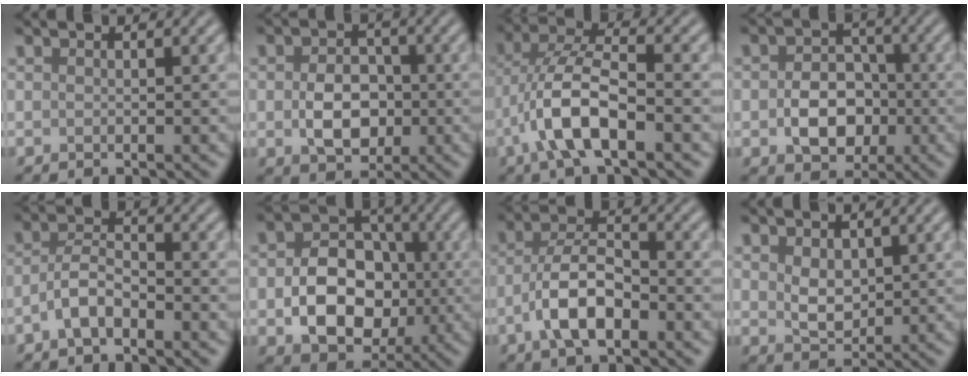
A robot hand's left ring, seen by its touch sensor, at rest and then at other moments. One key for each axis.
{"total": 4.7, "fx": -0.5, "fy": 3.5, "fz": 3.2, "tx": -0.054, "ty": 0.000, "tz": -0.010}
{"total": 7.0, "fx": -2.6, "fy": 2.5, "fz": 5.9, "tx": -0.120, "ty": 0.012, "tz": -0.056}
{"total": 5.1, "fx": -1.0, "fy": 3.9, "fz": 3.1, "tx": -0.045, "ty": 0.000, "tz": -0.016}
{"total": 3.1, "fx": -1.6, "fy": 1.4, "fz": 2.3, "tx": -0.045, "ty": 0.011, "tz": -0.039}
{"total": 8.1, "fx": -1.3, "fy": 6.1, "fz": 5.1, "tx": -0.083, "ty": -0.003, "tz": -0.018}
{"total": 5.7, "fx": -2.2, "fy": 2.6, "fz": 4.5, "tx": -0.081, "ty": 0.010, "tz": -0.047}
{"total": 2.8, "fx": 0.7, "fy": 1.9, "fz": 1.8, "tx": -0.036, "ty": -0.001, "tz": 0.017}